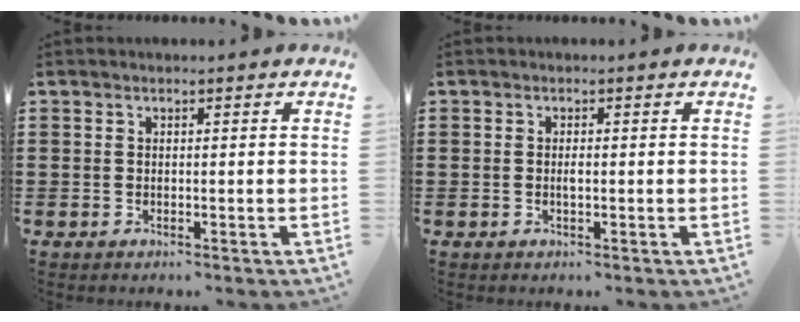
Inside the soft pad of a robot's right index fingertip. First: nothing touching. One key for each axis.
{"total": 1.0, "fx": -0.1, "fy": 0.3, "fz": 1.0, "tx": -0.019, "ty": -0.001, "tz": -0.001}